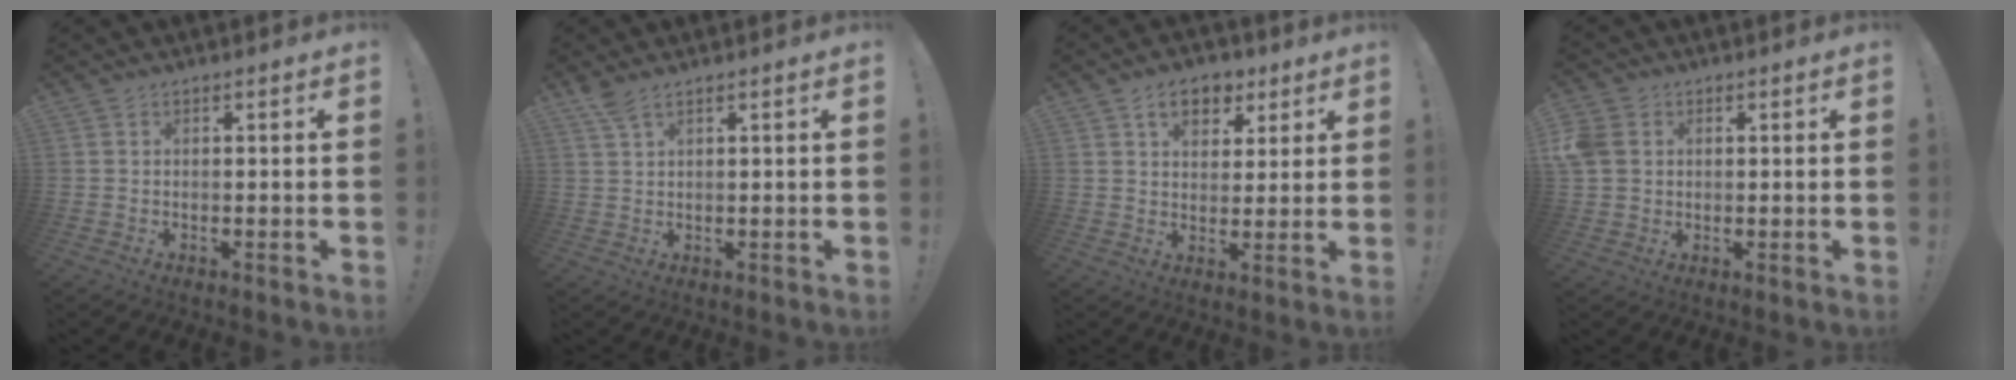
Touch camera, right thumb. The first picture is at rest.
{"total": 3.5, "force": [2.8, 0.7, 2.1], "torque": [-0.046, -0.010, 0.051]}
{"total": 9.1, "force": [4.7, 6.3, 4.7], "torque": [-0.068, -0.013, 0.088]}
{"total": 7.1, "force": [1.5, 6.1, 3.4], "torque": [-0.072, 0.010, 0.034]}